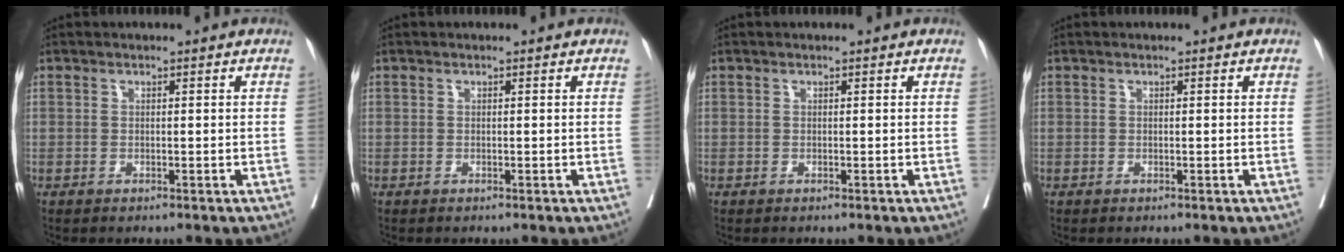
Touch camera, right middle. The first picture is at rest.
{"total": 0.0}
{"total": 0.0}
{"total": 0.0}